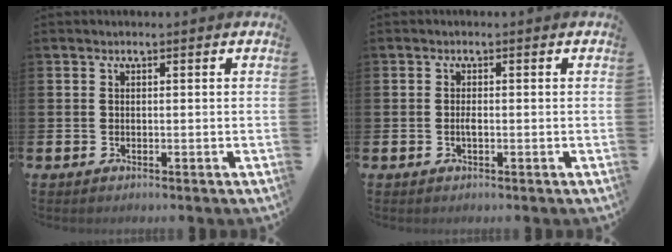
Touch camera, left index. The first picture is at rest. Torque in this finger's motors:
{"motor_torque": [0.17, 0.09, 0.13, 0.06]}